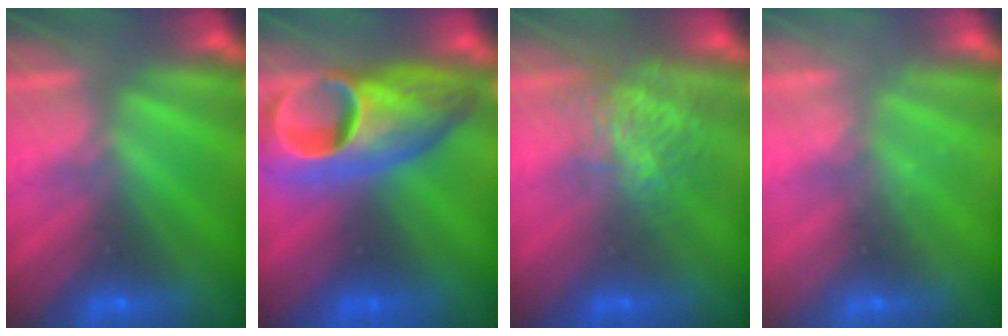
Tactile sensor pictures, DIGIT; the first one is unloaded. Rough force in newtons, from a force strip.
{"total": 12.7}
{"total": 3.3}
{"total": 2.2}